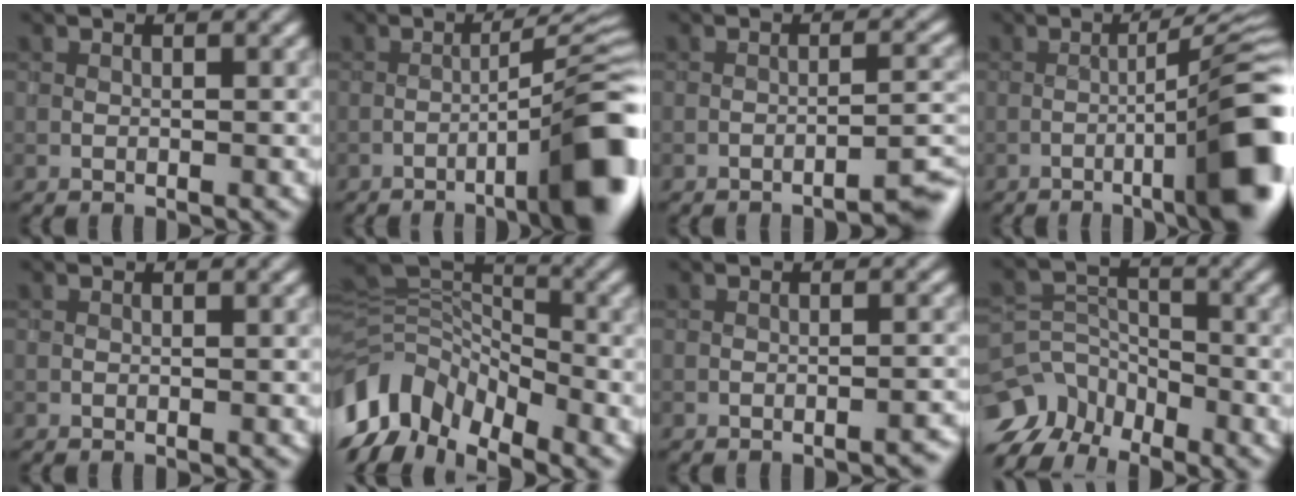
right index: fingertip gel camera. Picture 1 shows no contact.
{"total": 10.7, "force": [-4.6, 1.7, 9.5], "torque": [-0.123, 0.013, -0.065]}
{"total": 3.1, "force": [-2.5, 0.2, 1.8], "torque": [-0.015, 0.015, -0.042]}
{"total": 11.7, "force": [-3.5, 2.0, 10.9], "torque": [-0.130, 0.015, -0.048]}
{"total": 0.0}
{"total": 10.2, "force": [-5.4, 6.1, 6.2], "torque": [-0.126, 0.008, -0.102]}
{"total": 1.5, "force": [-1.4, 0.1, 0.6], "torque": [-0.004, 0.006, -0.017]}
{"total": 9.5, "force": [-6.9, 5.8, 3.2], "torque": [-0.048, -0.015, -0.116]}